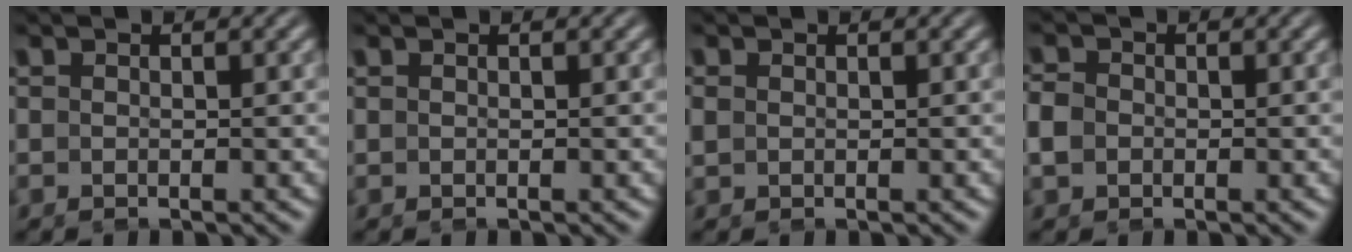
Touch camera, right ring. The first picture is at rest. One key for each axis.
{"total": 0.0}
{"total": 0.8, "fx": 0.3, "fy": 0.6, "fz": 0.3, "tx": -0.012, "ty": -0.005, "tz": 0.010}
{"total": 1.8, "fx": -0.2, "fy": 1.6, "fz": 0.9, "tx": -0.027, "ty": -0.005, "tz": -0.003}